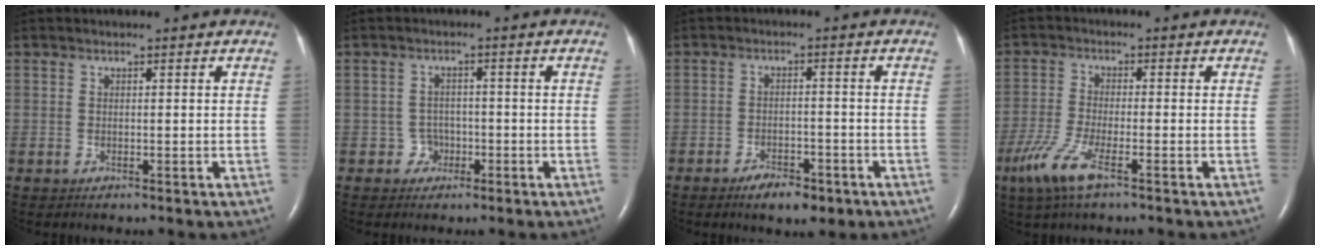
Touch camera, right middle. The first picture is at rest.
{"total": 2.4, "force": [-1.0, 2.1, -0.1], "torque": [0.009, 0.011, -0.019]}
{"total": 5.2, "force": [-3.4, 2.1, 3.2], "torque": [-0.053, 0.001, -0.050]}
{"total": 6.7, "force": [-3.9, 1.1, 5.3], "torque": [-0.128, -0.016, -0.078]}